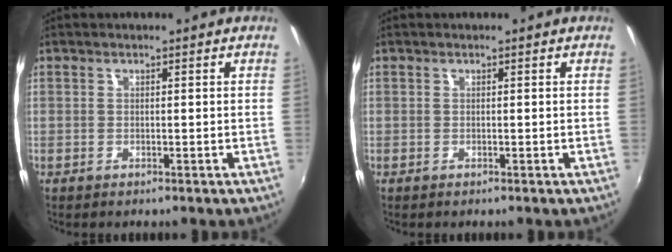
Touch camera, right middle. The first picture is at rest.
{"total": 0.0}